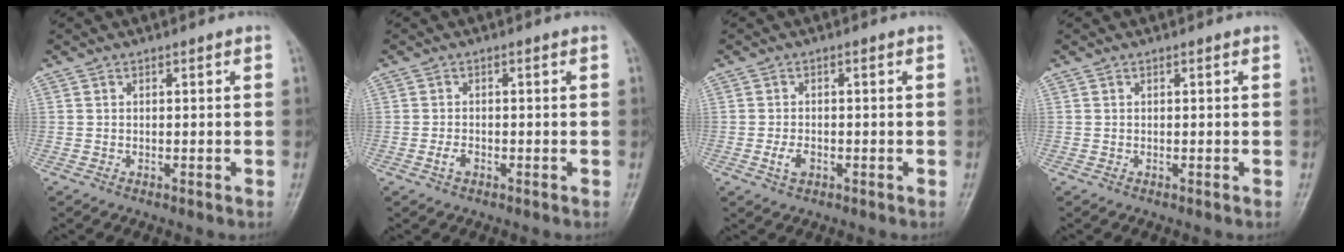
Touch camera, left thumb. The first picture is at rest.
{"total": 1.7, "force": [-0.8, 1.0, 1.2], "torque": [-0.024, 0.004, -0.016]}
{"total": 2.6, "force": [-0.9, 1.6, 1.9], "torque": [-0.035, 0.003, -0.015]}
{"total": 0.0}